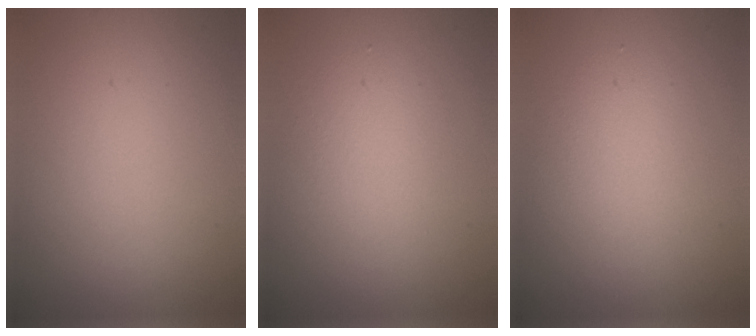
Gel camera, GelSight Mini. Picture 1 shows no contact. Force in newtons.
{"total": 2.7, "press": 2.7, "slide": 0.1}
{"total": 2.9, "press": 2.9, "slide": 0.3}